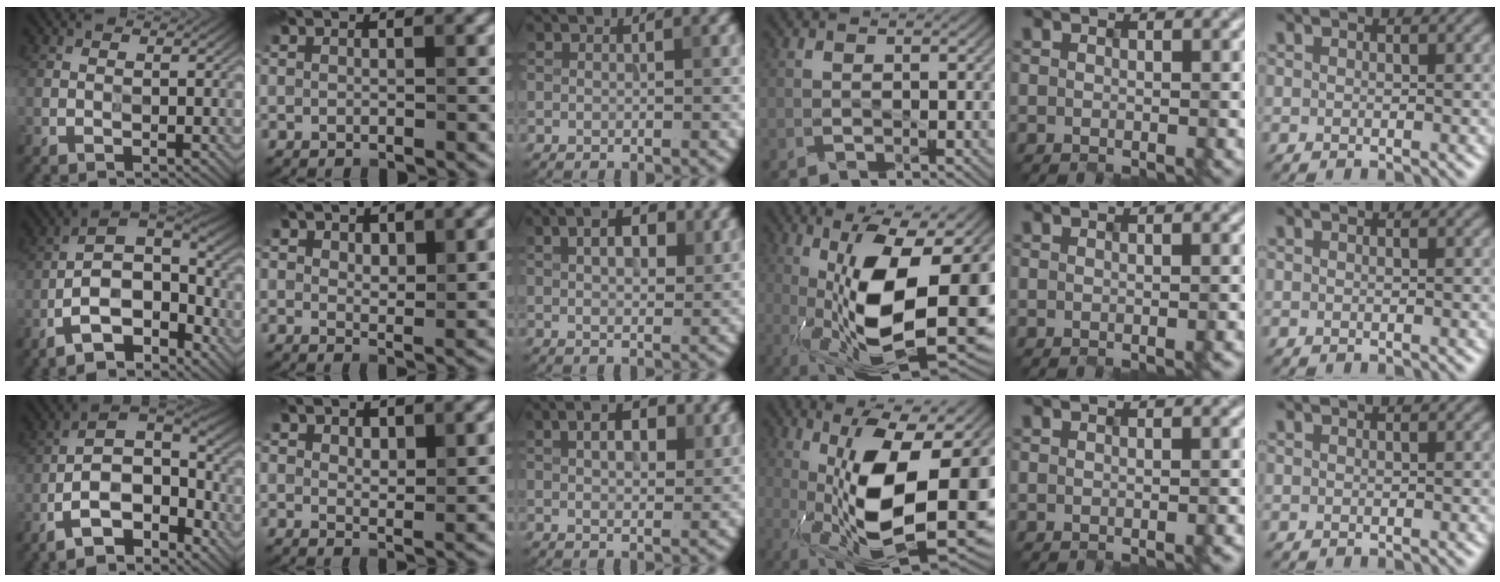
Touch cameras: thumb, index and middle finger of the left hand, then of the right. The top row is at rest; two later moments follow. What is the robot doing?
{"motion": "wipe", "object": "glasses"}